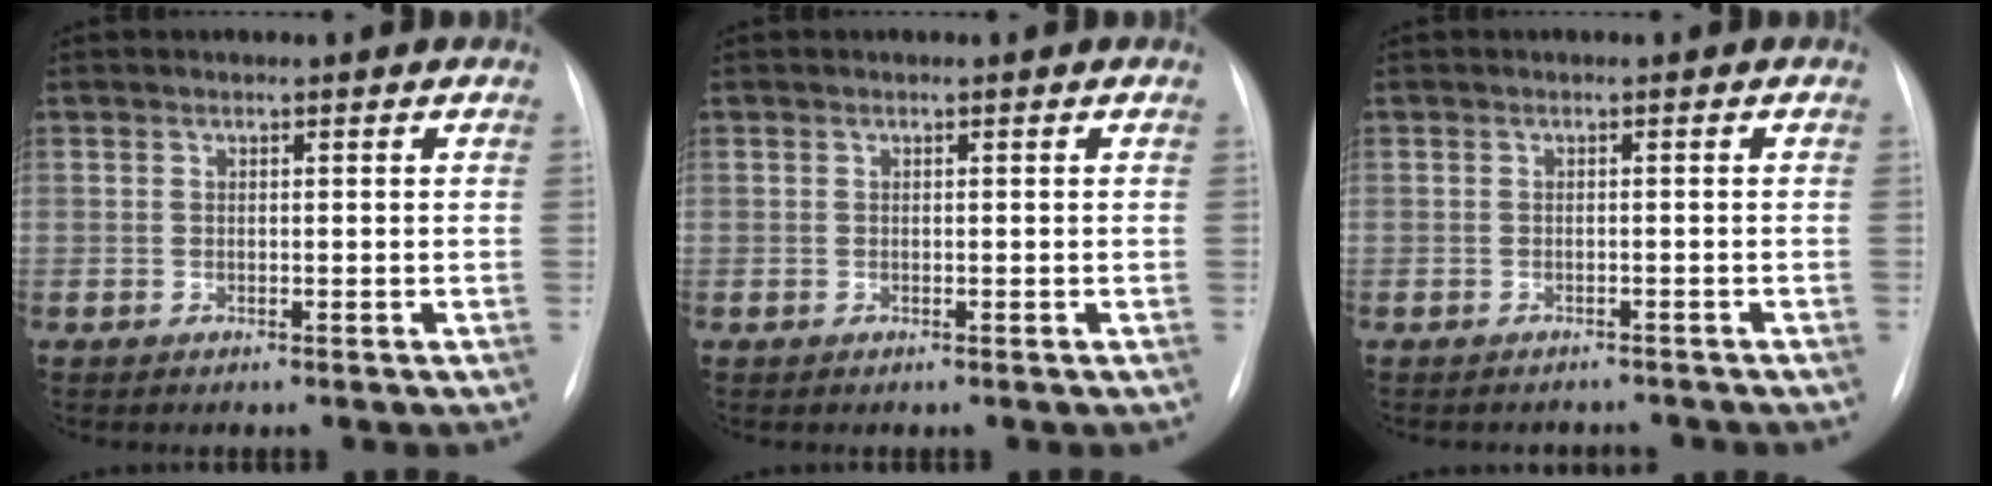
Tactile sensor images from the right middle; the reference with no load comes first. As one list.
[{"total": 0.0}, {"total": 3.1, "force": [-2.9, 1.1, -0.1], "torque": [0.006, 0.002, -0.034]}]